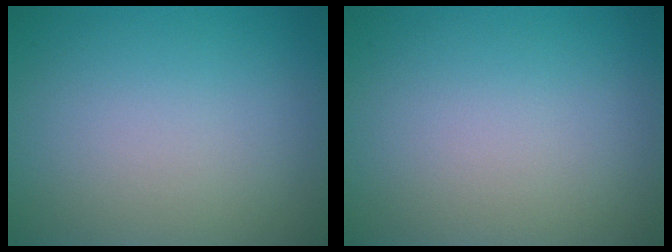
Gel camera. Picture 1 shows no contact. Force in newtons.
{"total": 0.0}